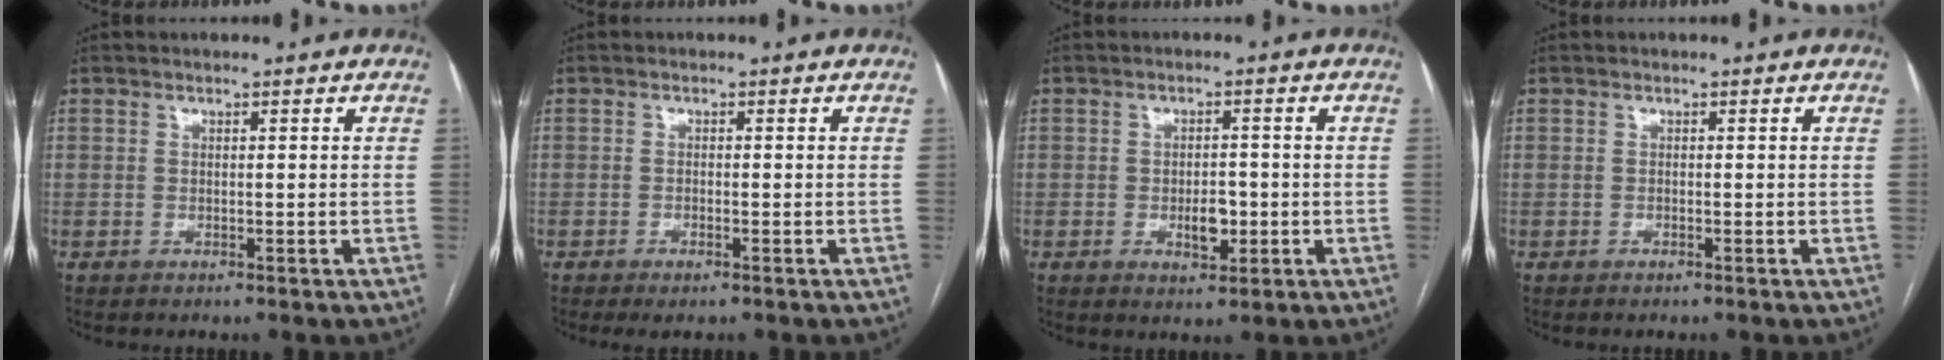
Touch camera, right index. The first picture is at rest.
{"total": 1.8, "force": [-1.2, 0.5, 1.2], "torque": [-0.019, -0.002, -0.015]}
{"total": 3.9, "force": [-0.9, 2.0, 3.2], "torque": [-0.048, 0.001, -0.010]}
{"total": 0.0}